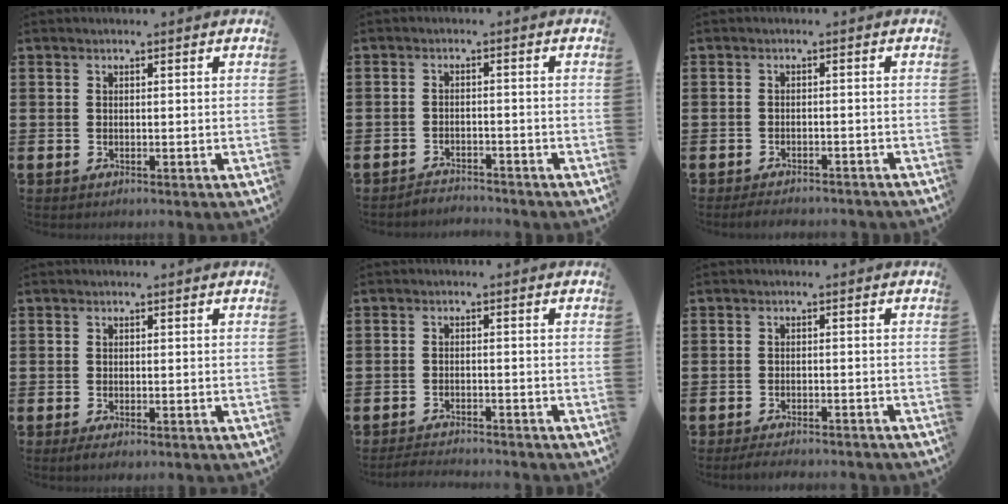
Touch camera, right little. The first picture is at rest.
{"total": 2.2, "force": [-2.1, 0.1, -0.3], "torque": [-0.002, 0.004, -0.048]}
{"total": 1.7, "force": [-1.6, 0.1, 0.4], "torque": [-0.010, 0.002, -0.033]}
{"total": 0.8, "force": [-0.3, 0.2, 0.7], "torque": [-0.014, -0.002, -0.006]}
{"total": 2.0, "force": [-2.0, -0.1, 0.0], "torque": [-0.002, 0.001, -0.042]}
{"total": 1.9, "force": [-1.8, 0.1, 0.6], "torque": [-0.011, 0.004, -0.035]}